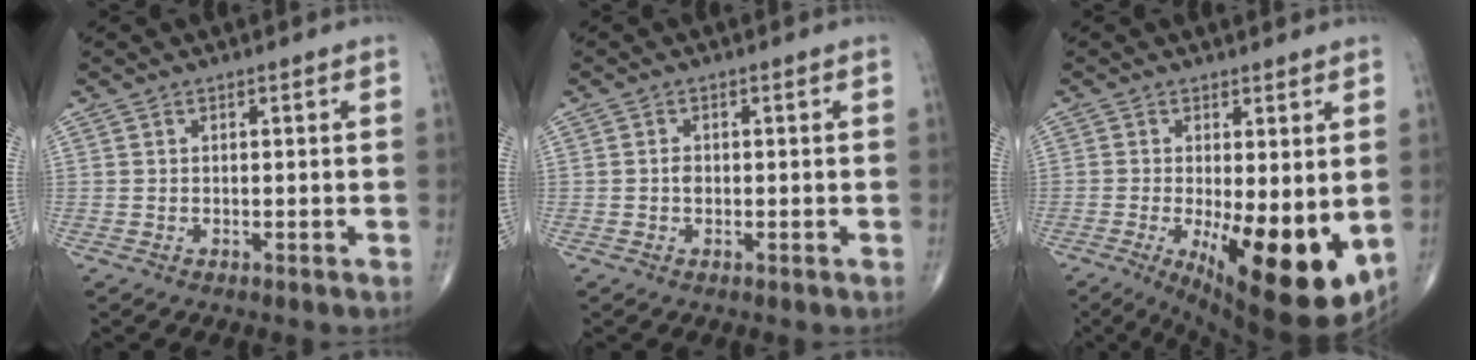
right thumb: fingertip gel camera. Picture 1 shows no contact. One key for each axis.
{"total": 1.2, "fx": -0.1, "fy": 0.9, "fz": 0.8, "tx": -0.010, "ty": 0.002, "tz": -0.003}
{"total": 16.8, "fx": -3.3, "fy": 6.1, "fz": 15.3, "tx": -0.199, "ty": -0.031, "tz": -0.025}